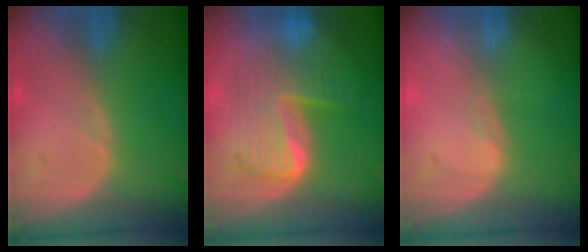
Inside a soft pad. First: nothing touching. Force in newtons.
{"total": 8.5, "press": 8.4, "slide": 0.9}
{"total": 0.6, "press": 0.5, "slide": 0.4}